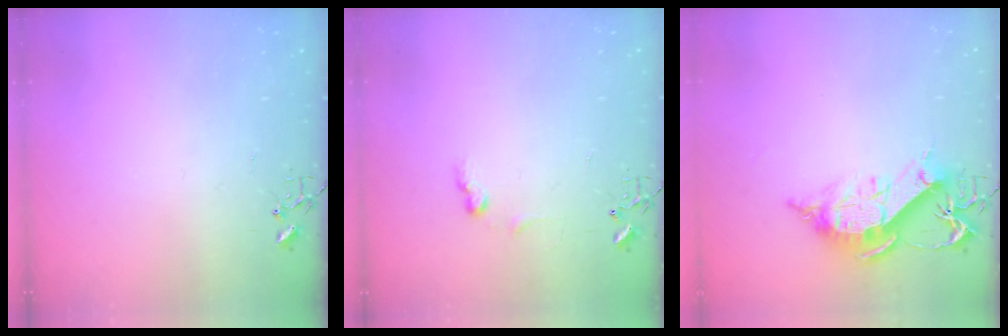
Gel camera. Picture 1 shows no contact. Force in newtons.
{"total": 6.0, "press": 6.0, "slide": 0.8}
{"total": 13.0, "press": 12.9, "slide": 1.5}